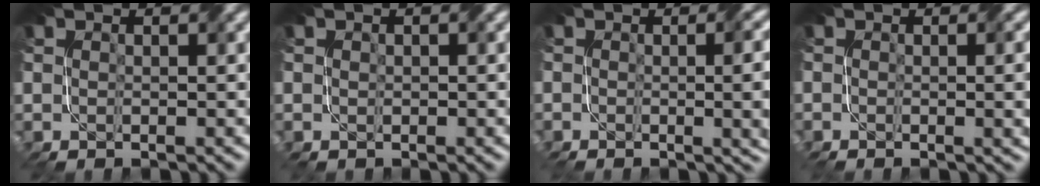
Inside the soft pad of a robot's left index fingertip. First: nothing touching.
{"total": 1.4, "force": [-1.0, 0.0, -1.0], "torque": [0.016, -0.003, 0.004]}
{"total": 6.1, "force": [-1.6, 2.6, 5.2], "torque": [-0.016, 0.002, -0.008]}
{"total": 3.5, "force": [-1.3, 1.4, 2.9], "torque": [0.002, 0.007, -0.008]}